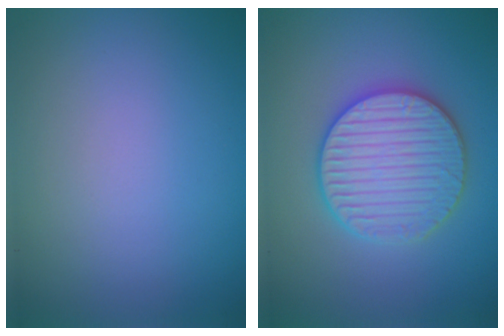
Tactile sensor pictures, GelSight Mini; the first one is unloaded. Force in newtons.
{"total": 5.9, "press": 5.8, "slide": 1.1}